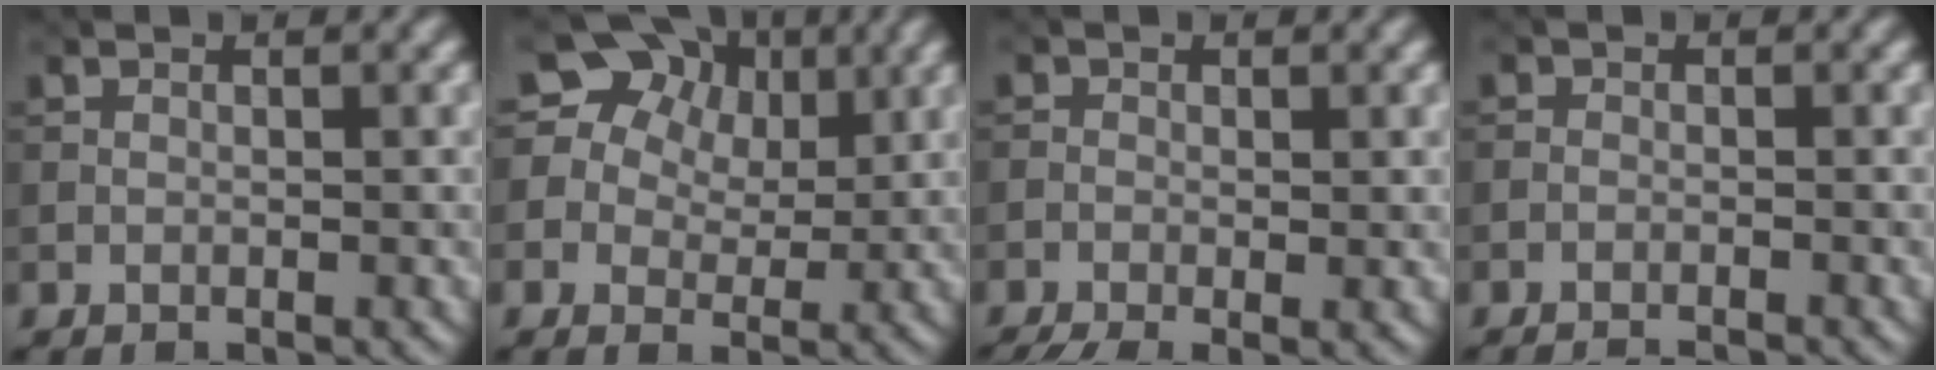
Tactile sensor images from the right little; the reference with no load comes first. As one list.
[{"total": 15.0, "force": [7.6, 11.0, 6.7], "torque": [-0.150, 0.050, 0.130]}, {"total": 2.9, "force": [-2.0, 0.9, 1.9], "torque": [-0.038, -0.013, -0.035]}, {"total": 2.1, "force": [-2.1, 0.1, 0.2], "torque": [0.007, -0.007, -0.028]}]